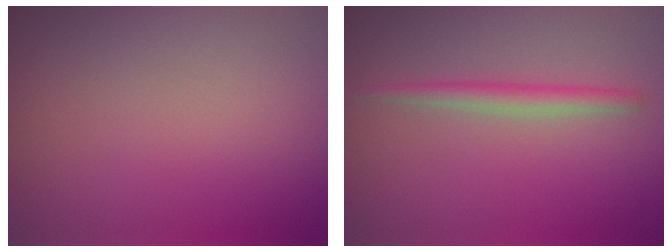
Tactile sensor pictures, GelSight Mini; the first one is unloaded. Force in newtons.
{"total": 1.8, "press": 1.8, "slide": 0.1}